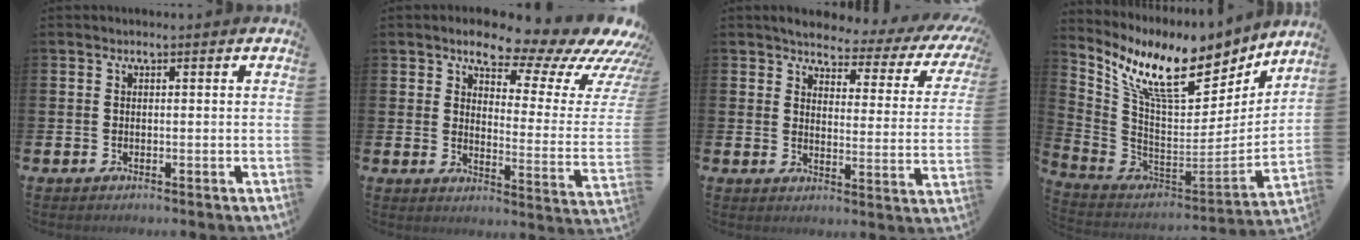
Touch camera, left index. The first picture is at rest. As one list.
[{"total": 10.3, "force": [8.4, 3.4, 4.9], "torque": [-0.071, -0.078, 0.127]}, {"total": 3.5, "force": [3.0, 1.2, 1.2], "torque": [-0.036, -0.035, 0.042]}, {"total": 11.9, "force": [8.9, 4.4, 6.5], "torque": [-0.155, -0.062, 0.157]}]